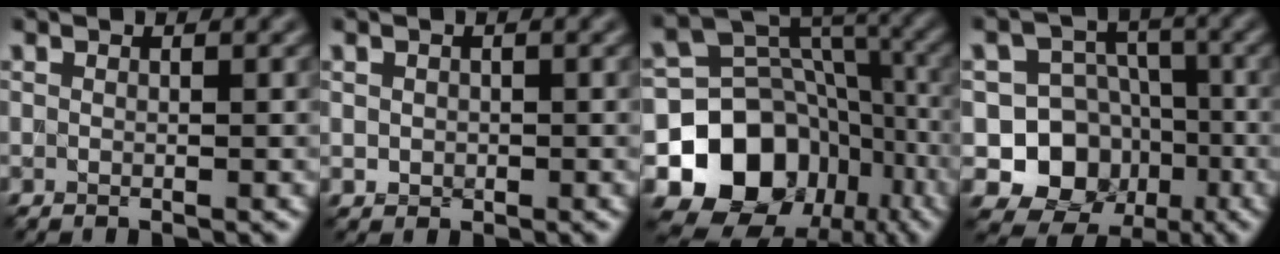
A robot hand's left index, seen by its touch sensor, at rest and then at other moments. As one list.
[{"total": 0.8, "force": [0.1, 0.8, 0.2], "torque": [0.000, -0.003, 0.002]}, {"total": 13.2, "force": [-5.4, 10.5, 5.9], "torque": [-0.113, 0.014, -0.102]}, {"total": 10.1, "force": [-3.2, 9.0, 3.4], "torque": [-0.048, 0.006, -0.084]}]